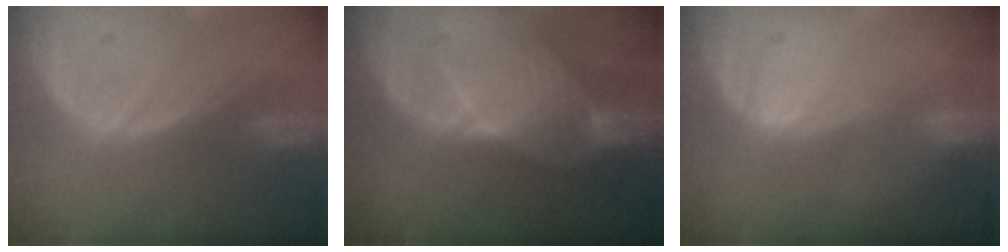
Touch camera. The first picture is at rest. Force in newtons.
{"total": 7.3, "press": 6.9, "slide": 2.1}
{"total": 0.6, "press": 0.5, "slide": 0.4}